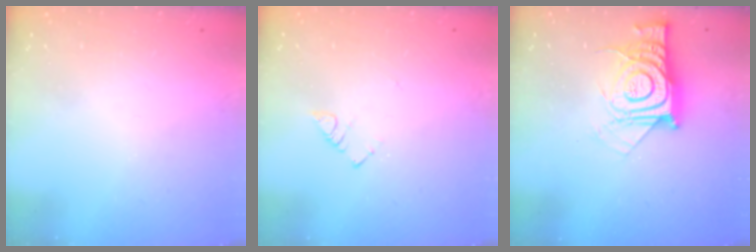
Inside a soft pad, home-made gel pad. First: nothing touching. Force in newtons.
{"total": 2.7, "press": 2.7, "slide": 0.4}
{"total": 14.2, "press": 14.2, "slide": 1.2}